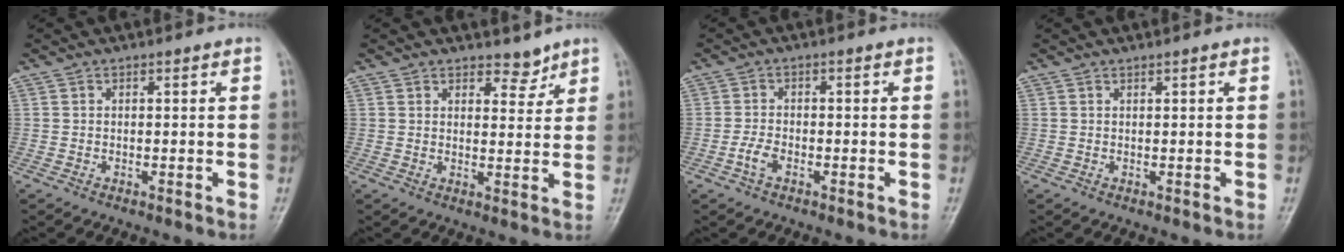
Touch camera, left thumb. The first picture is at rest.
{"total": 3.5, "force": [2.9, 1.8, 0.8], "torque": [0.012, -0.022, 0.042]}
{"total": 2.6, "force": [-1.4, 1.3, 1.7], "torque": [-0.040, 0.009, -0.031]}
{"total": 0.0}